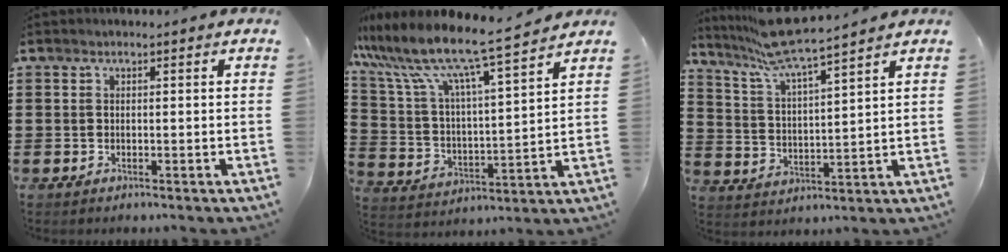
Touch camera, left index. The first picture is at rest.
{"total": 9.5, "force": [8.2, 0.1, 4.7], "torque": [-0.127, -0.057, 0.134]}
{"total": 8.3, "force": [7.4, -0.4, 3.8], "torque": [-0.100, -0.036, 0.131]}